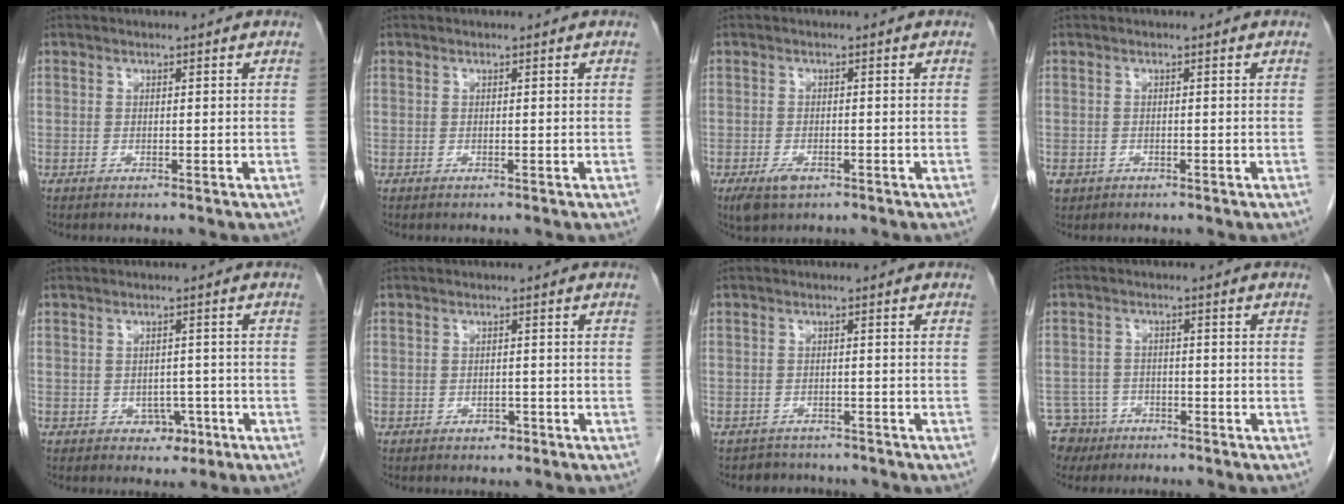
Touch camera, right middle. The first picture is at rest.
{"total": 0.0}
{"total": 3.2, "force": [-1.8, 1.6, 2.2], "torque": [-0.046, -0.006, -0.024]}
{"total": 1.8, "force": [-0.9, 1.5, 0.4], "torque": [-0.009, 0.003, -0.012]}
{"total": 2.9, "force": [-1.3, 2.2, 1.3], "torque": [-0.008, 0.007, -0.010]}
{"total": 1.3, "force": [-0.8, 0.9, 0.5], "torque": [-0.008, 0.003, -0.010]}
{"total": 3.5, "force": [-3.2, 1.5, -0.2], "torque": [0.002, 0.003, -0.047]}
{"total": 5.3, "force": [-3.9, 3.6, -0.4], "torque": [0.007, 0.004, -0.068]}